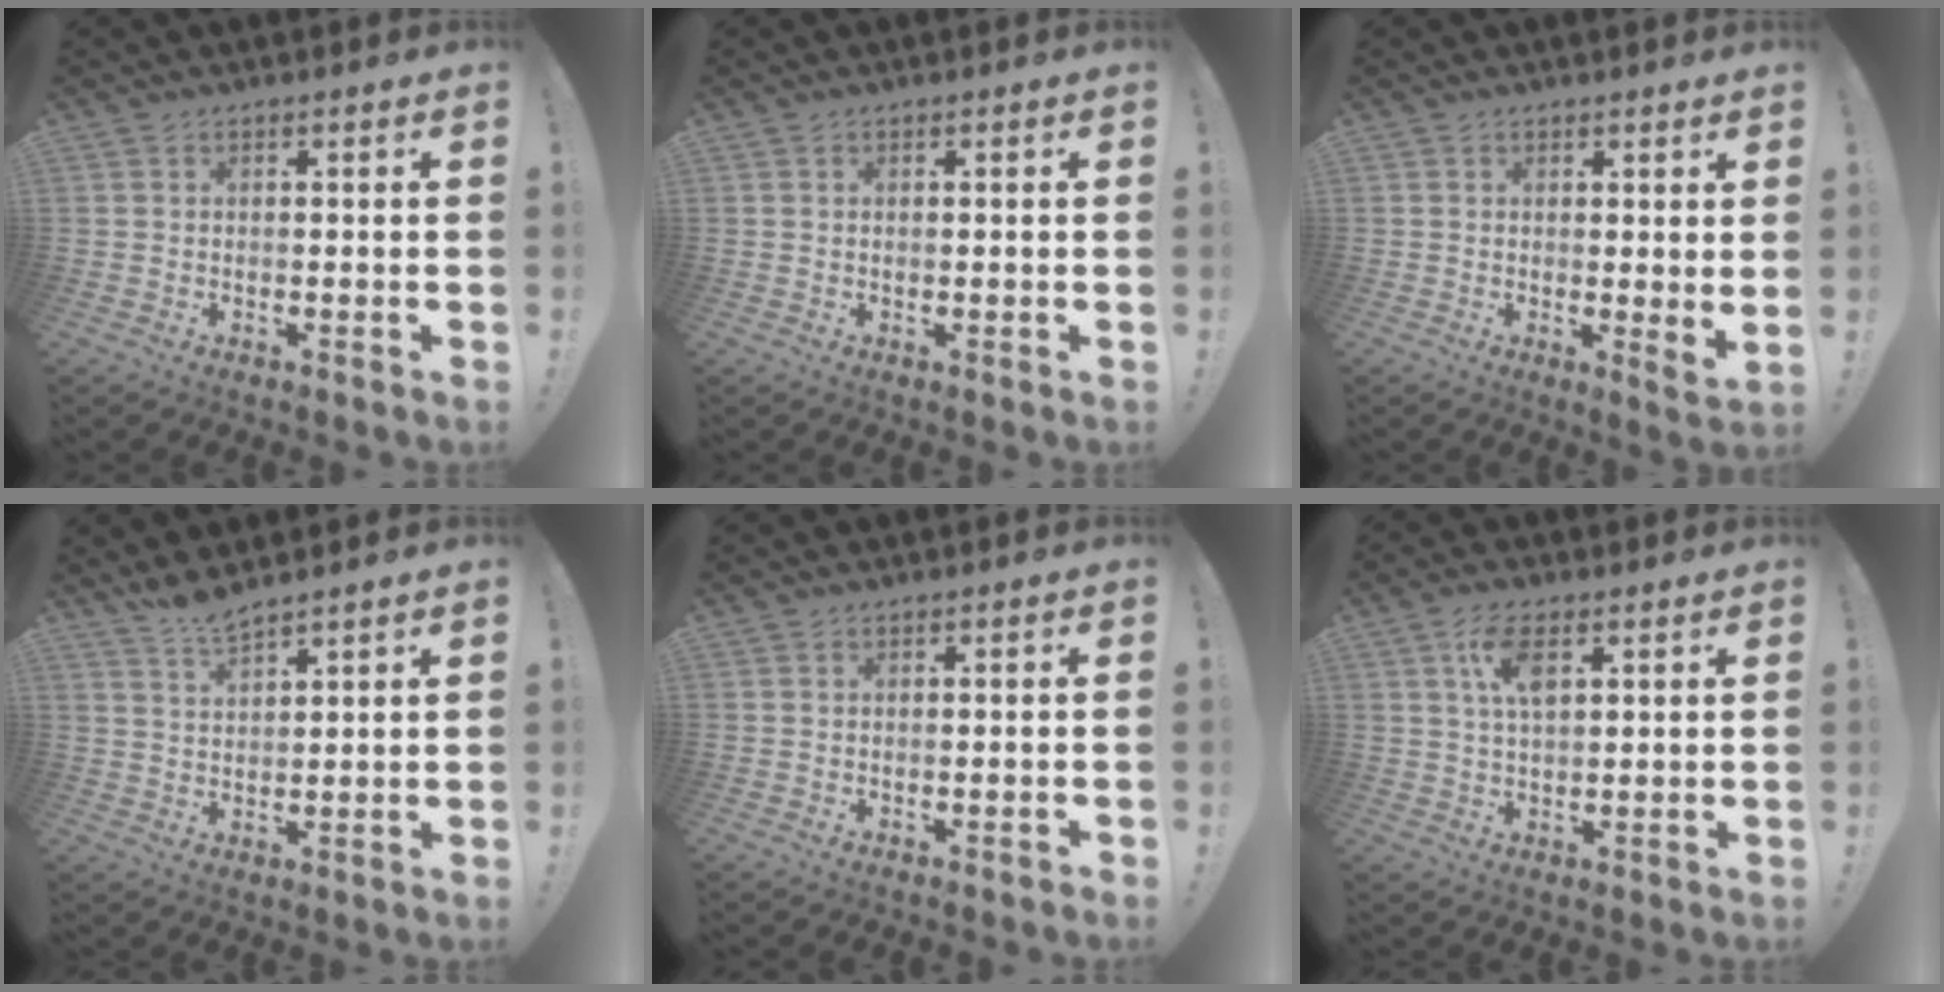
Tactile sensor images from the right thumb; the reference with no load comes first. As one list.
[{"total": 0.0}, {"total": 2.5, "force": [1.5, 0.4, 2.0], "torque": [-0.011, -0.016, 0.024]}, {"total": 4.8, "force": [4.5, 0.2, 1.9], "torque": [-0.041, -0.026, 0.080]}, {"total": 0.6, "force": [-0.5, -0.4, 0.1], "torque": [-0.007, 0.002, -0.008]}, {"total": 7.3, "force": [2.9, 3.3, 5.9], "torque": [-0.104, 0.000, 0.051]}]